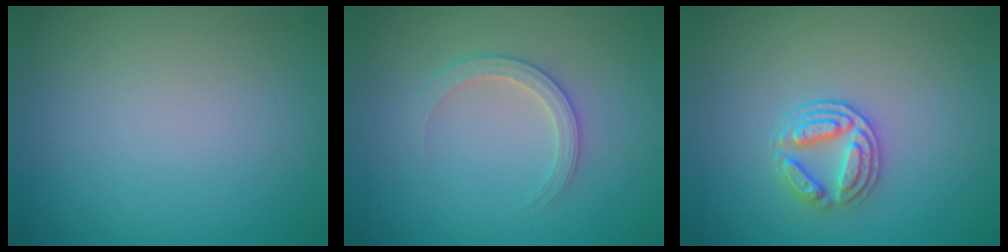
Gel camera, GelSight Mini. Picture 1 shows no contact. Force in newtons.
{"total": 2.2, "press": 2.2, "slide": 0.2}
{"total": 2.9, "press": 2.7, "slide": 1.0}